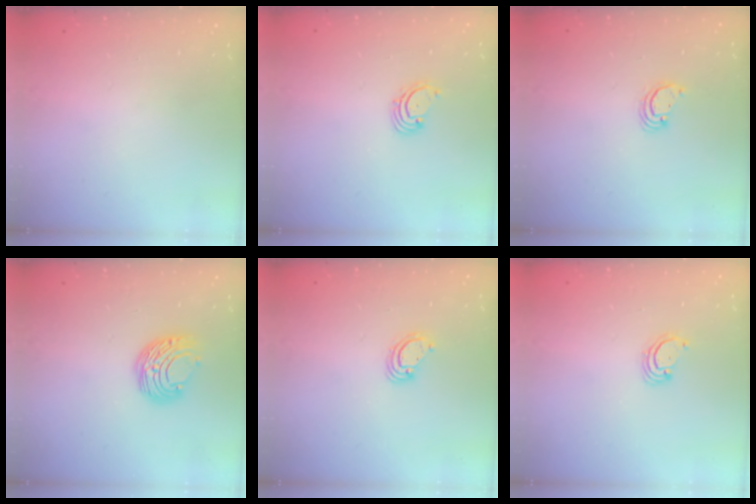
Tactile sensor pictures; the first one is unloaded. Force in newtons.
{"total": 1.6, "press": 1.6, "slide": 0.2}
{"total": 2.7, "press": 2.7, "slide": 0.2}
{"total": 8.7, "press": 8.6, "slide": 0.6}
{"total": 3.9, "press": 3.9, "slide": 0.1}
{"total": 2.3, "press": 2.3, "slide": 0.2}